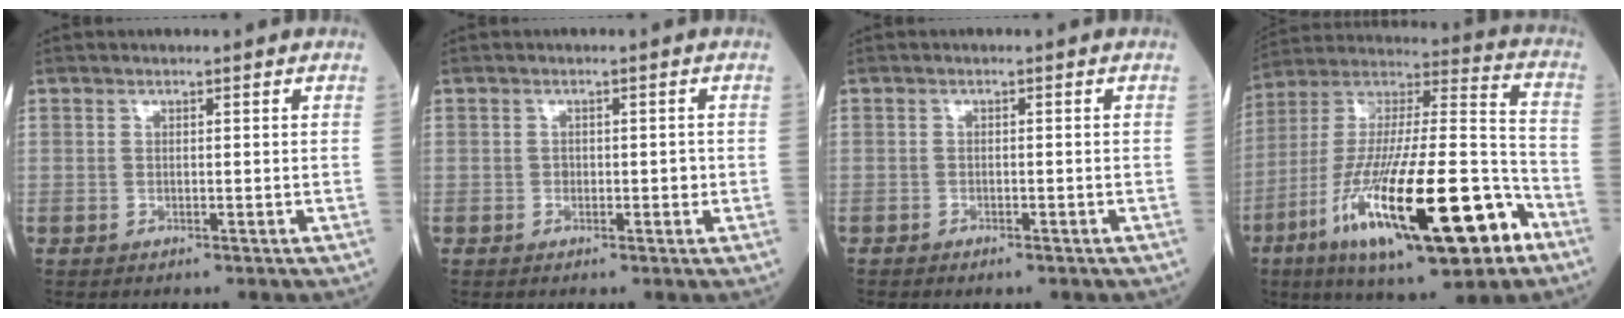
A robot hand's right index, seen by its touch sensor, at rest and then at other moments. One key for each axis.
{"total": 1.4, "fx": -0.3, "fy": 1.0, "fz": 1.0, "tx": -0.010, "ty": 0.003, "tz": -0.003}
{"total": 1.5, "fx": -1.2, "fy": 0.6, "fz": 0.7, "tx": -0.009, "ty": 0.000, "tz": -0.013}
{"total": 28.5, "fx": -12.7, "fy": 5.5, "fz": 24.9, "tx": -0.436, "ty": -0.036, "tz": -0.208}